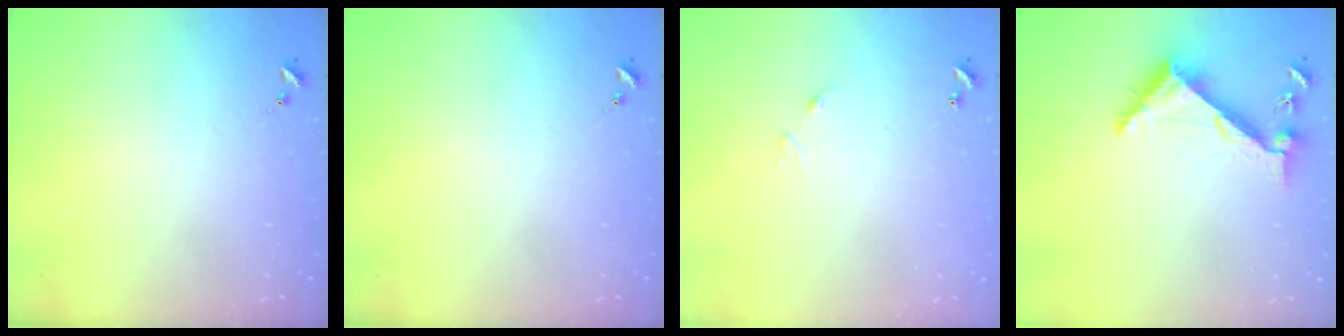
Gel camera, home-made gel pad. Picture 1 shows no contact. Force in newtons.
{"total": 0.0}
{"total": 5.6, "press": 5.5, "slide": 0.6}
{"total": 6.2, "press": 6.2, "slide": 0.7}